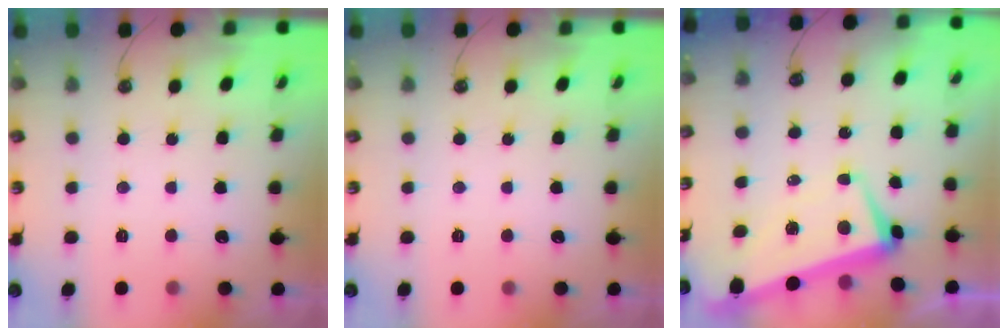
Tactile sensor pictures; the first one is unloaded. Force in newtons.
{"total": 0.0}
{"total": 3.7, "press": 3.0, "slide": 2.1}